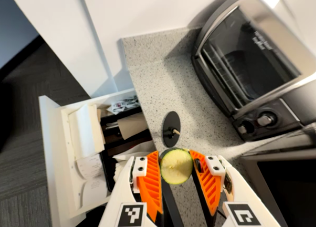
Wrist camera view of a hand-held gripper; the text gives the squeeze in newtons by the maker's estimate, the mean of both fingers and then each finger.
{"total": 8.1, "left": 8.3, "right": 8.0}